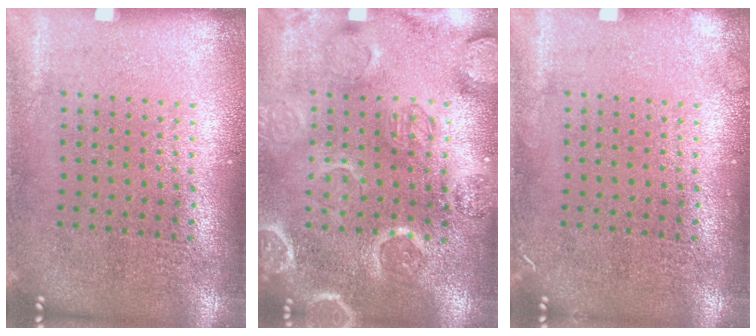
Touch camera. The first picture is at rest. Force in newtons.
{"total": 3.1, "press": 3.0, "slide": 0.6}
{"total": 0.8, "press": 0.7, "slide": 0.2}